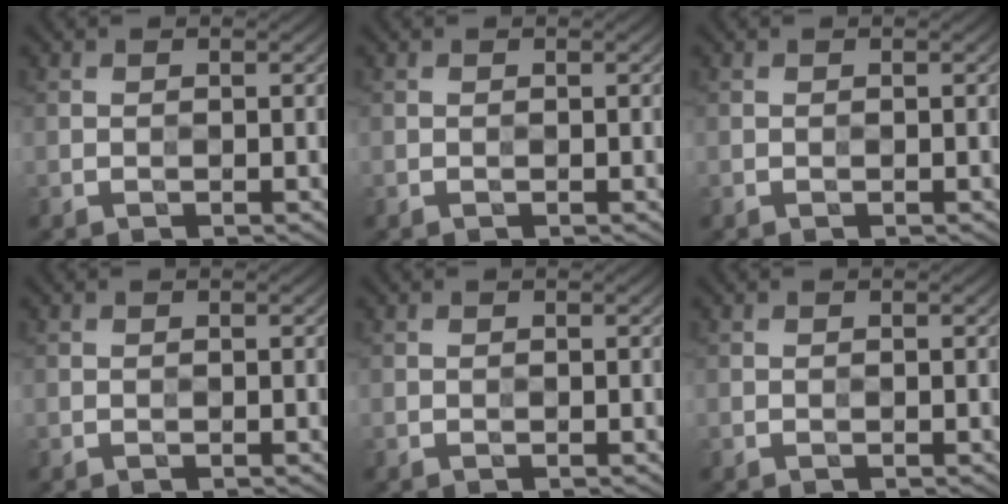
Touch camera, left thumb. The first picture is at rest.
{"total": 0.0}
{"total": 0.0}
{"total": 0.0}
{"total": 0.0}
{"total": 0.0}